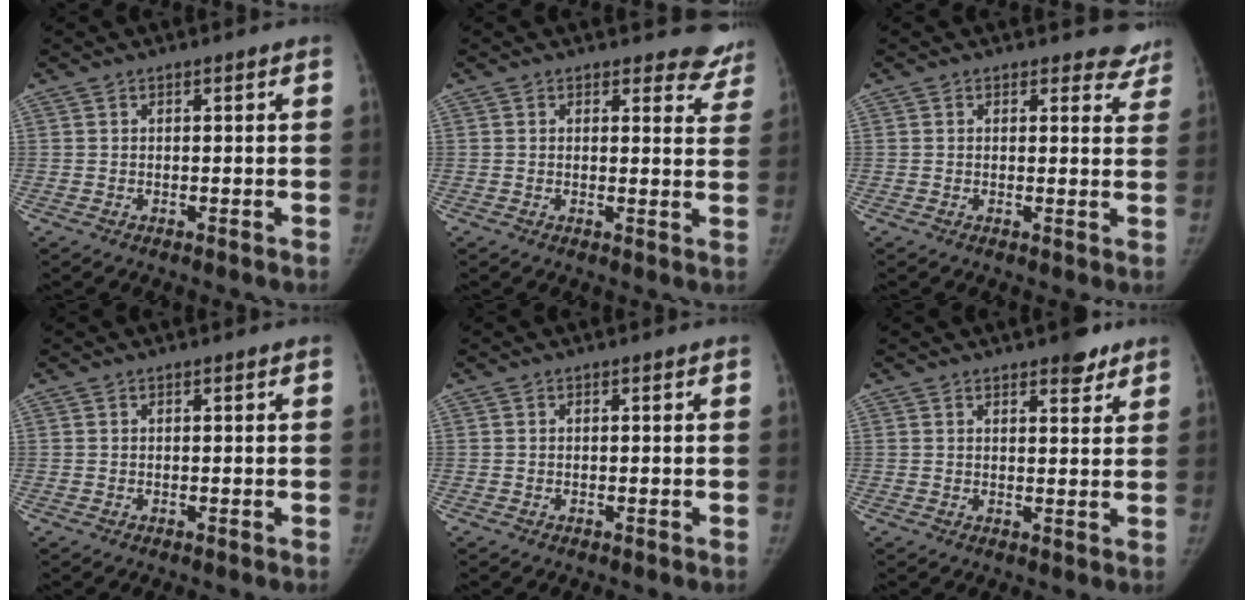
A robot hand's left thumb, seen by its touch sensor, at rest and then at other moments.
{"total": 7.3, "force": [6.8, 2.7, -0.1], "torque": [0.053, -0.044, 0.046]}
{"total": 5.7, "force": [5.2, 2.4, 0.0], "torque": [0.047, -0.029, 0.033]}
{"total": 0.0}
{"total": 0.0}
{"total": 4.8, "force": [3.4, 1.8, 2.9], "torque": [-0.021, -0.018, 0.044]}